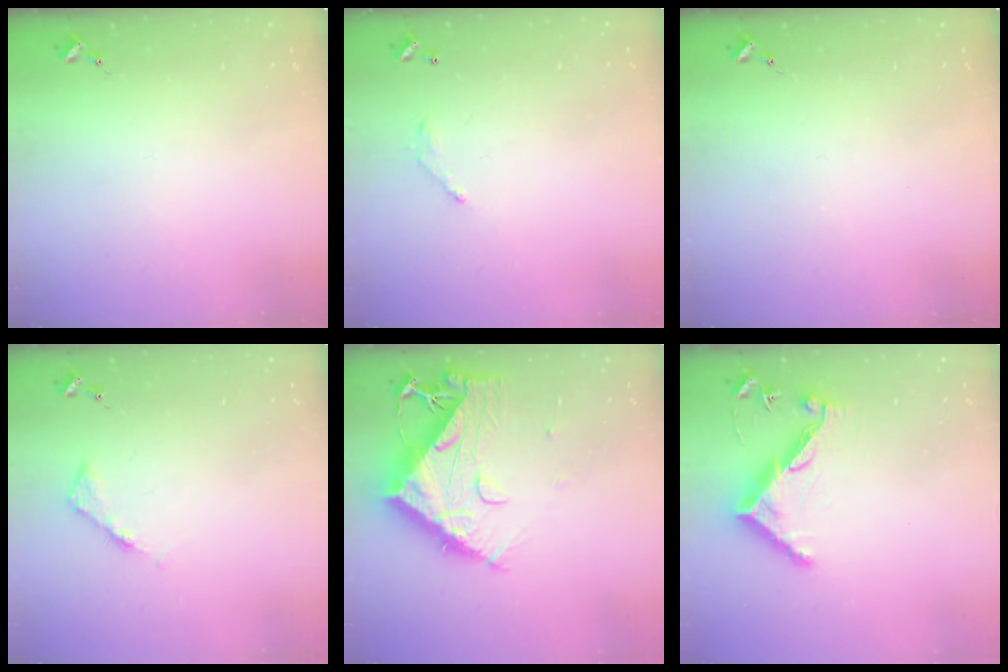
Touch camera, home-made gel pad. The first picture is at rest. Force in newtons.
{"total": 6.2, "press": 6.2, "slide": 0.4}
{"total": 0.0}
{"total": 4.1, "press": 4.0, "slide": 0.5}
{"total": 13.9, "press": 13.8, "slide": 1.3}
{"total": 10.2, "press": 10.2, "slide": 0.4}